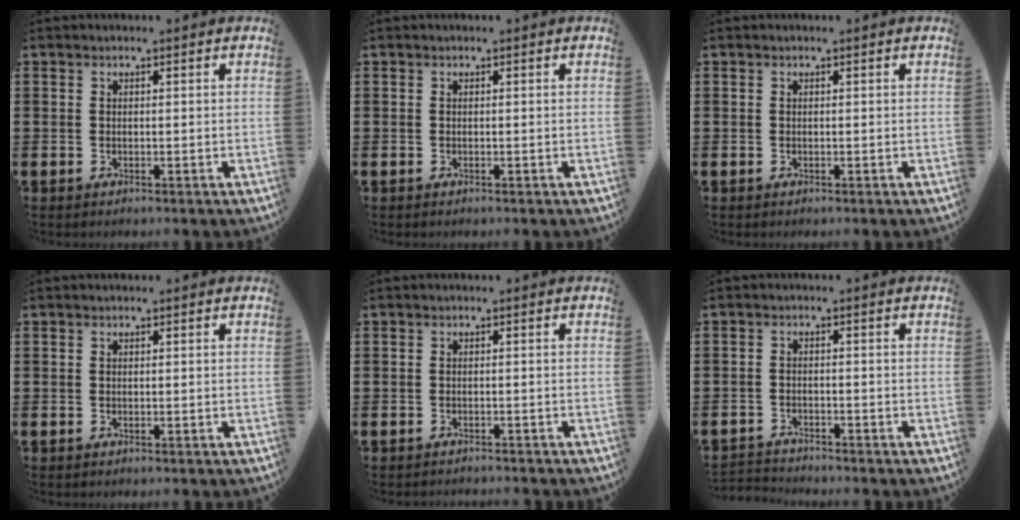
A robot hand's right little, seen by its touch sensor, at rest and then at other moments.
{"total": 0.0}
{"total": 0.0}
{"total": 0.0}
{"total": 0.6, "force": [-0.6, 0.0, -0.1], "torque": [0.000, -0.001, -0.012]}
{"total": 1.9, "force": [-1.9, 0.0, -0.2], "torque": [-0.002, 0.002, -0.042]}